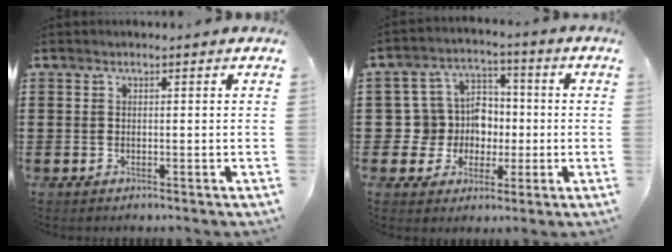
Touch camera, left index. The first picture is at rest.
{"total": 8.1, "force": [-0.1, 7.7, 2.3], "torque": [-0.083, 0.013, 0.003]}